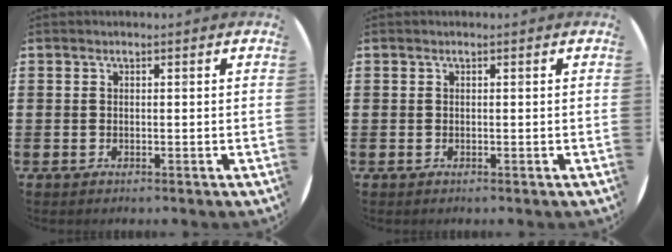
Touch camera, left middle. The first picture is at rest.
{"total": 0.0}